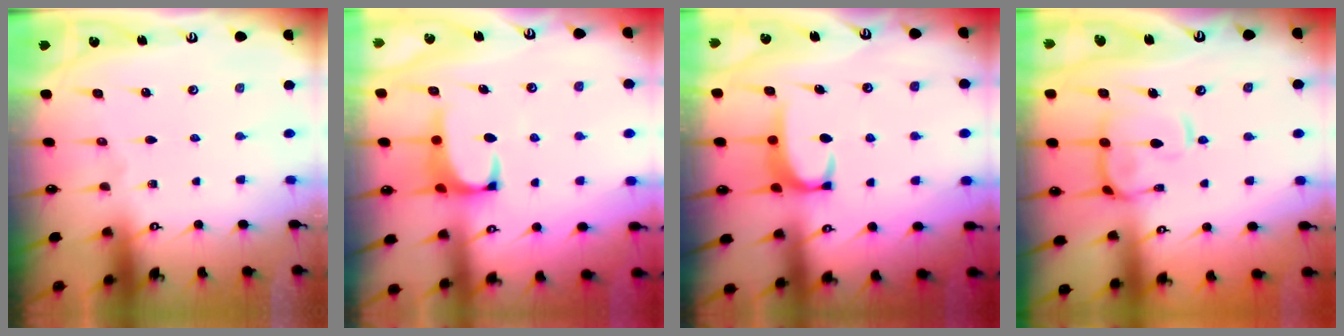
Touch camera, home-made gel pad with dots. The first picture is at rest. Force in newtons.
{"total": 1.3, "press": 1.2, "slide": 0.5}
{"total": 2.7, "press": 2.6, "slide": 0.5}
{"total": 7.7, "press": 7.6, "slide": 1.2}